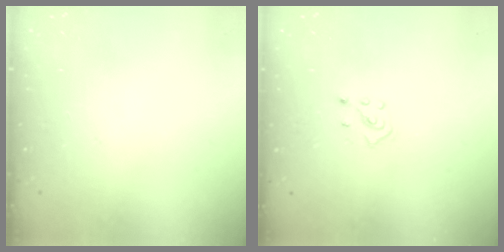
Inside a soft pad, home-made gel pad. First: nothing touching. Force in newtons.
{"total": 4.2, "press": 4.1, "slide": 0.7}